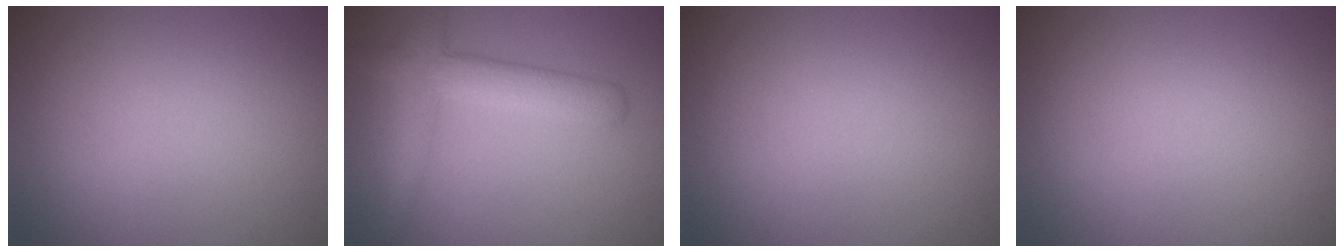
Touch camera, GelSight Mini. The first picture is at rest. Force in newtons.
{"total": 4.4, "press": 4.4, "slide": 0.3}
{"total": 0.0}
{"total": 0.0}